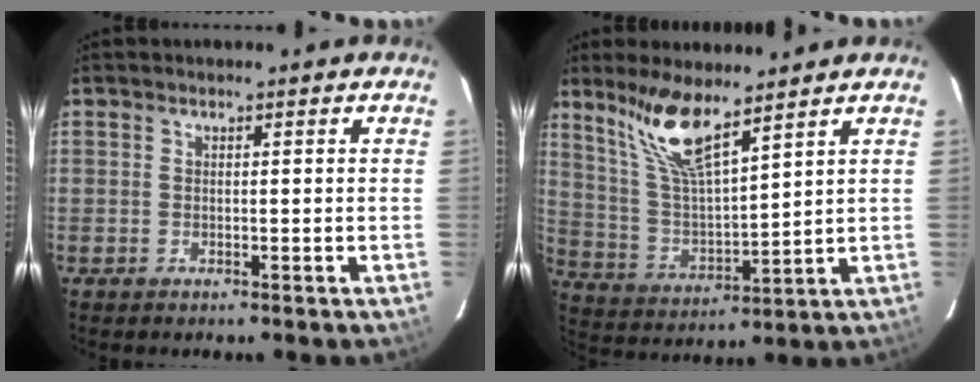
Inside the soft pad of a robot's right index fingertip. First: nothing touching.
{"total": 11.6, "force": [8.5, 2.0, 7.6], "torque": [-0.150, 0.003, 0.180]}